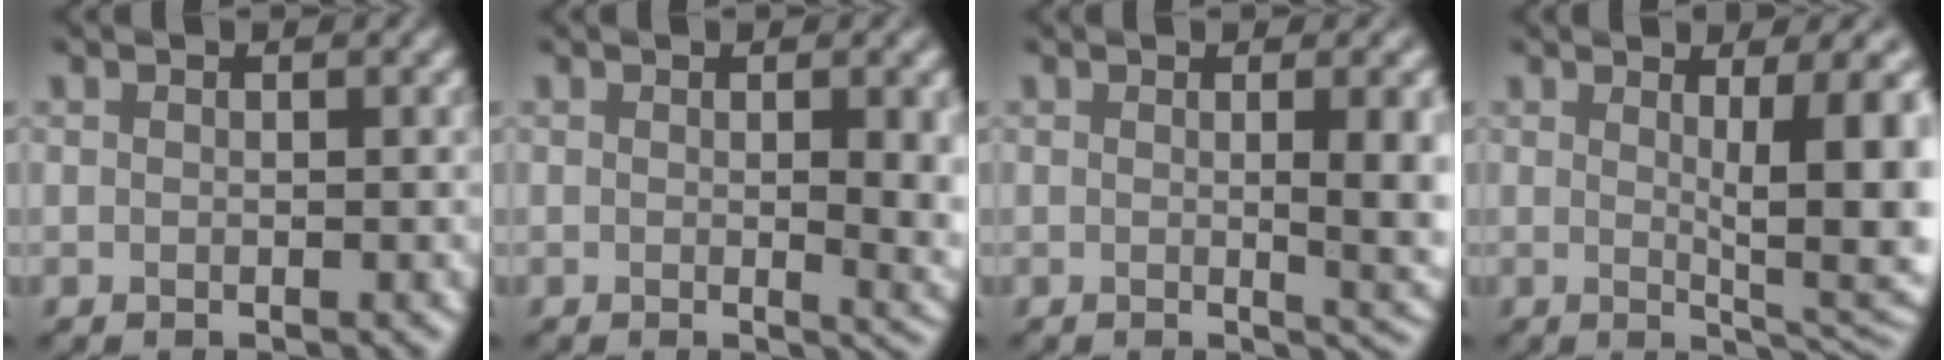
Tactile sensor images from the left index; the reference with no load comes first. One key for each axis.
{"total": 4.2, "fx": 0.2, "fy": 1.3, "fz": 4.1, "tx": -0.046, "ty": -0.005, "tz": 0.004}
{"total": 6.0, "fx": 0.2, "fy": 1.8, "fz": 5.7, "tx": -0.059, "ty": -0.006, "tz": 0.006}
{"total": 7.8, "fx": 1.3, "fy": 2.0, "fz": 7.5, "tx": -0.090, "ty": -0.010, "tz": 0.022}